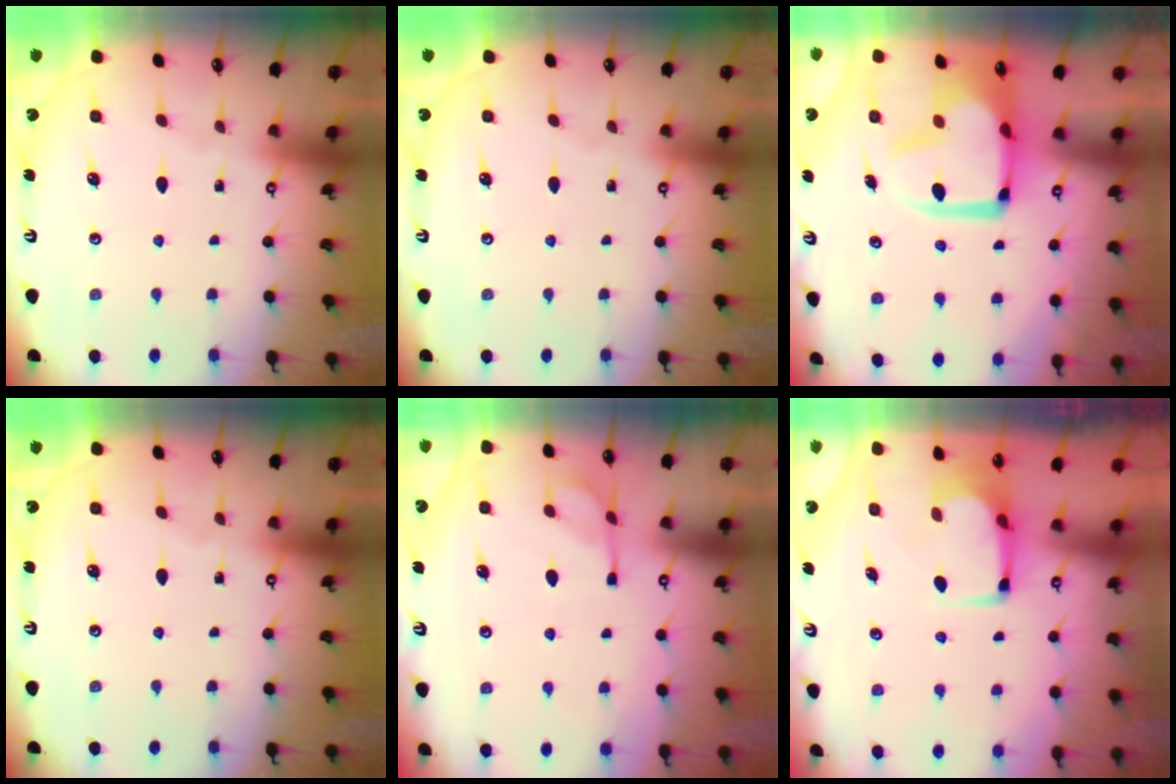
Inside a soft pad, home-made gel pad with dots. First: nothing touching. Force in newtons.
{"total": 0.0}
{"total": 12.4, "press": 12.2, "slide": 1.7}
{"total": 0.0}
{"total": 2.8, "press": 2.6, "slide": 1.2}
{"total": 1.6, "press": 1.6, "slide": 0.3}